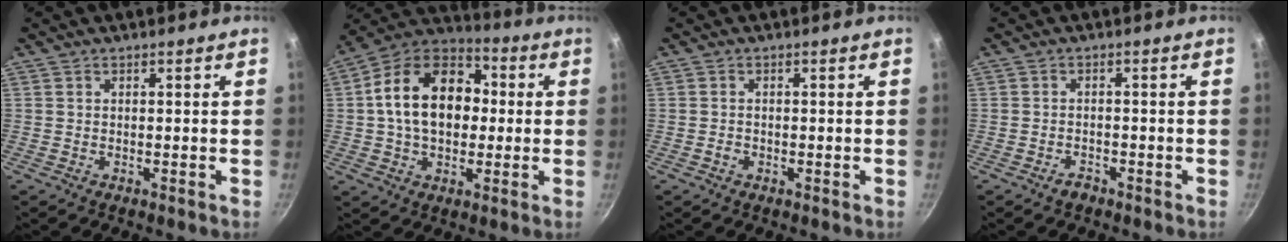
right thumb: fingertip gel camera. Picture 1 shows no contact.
{"total": 18.6, "force": [1.3, 13.0, 13.2], "torque": [-0.191, 0.033, 0.006]}
{"total": 1.1, "force": [-0.5, 0.8, 0.5], "torque": [-0.010, 0.002, -0.009]}
{"total": 1.8, "force": [-1.4, 0.9, 0.6], "torque": [-0.005, 0.018, -0.020]}